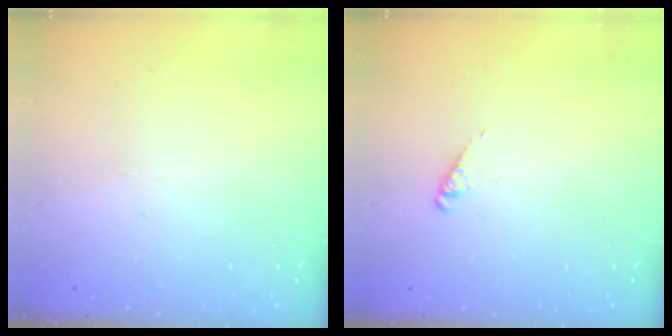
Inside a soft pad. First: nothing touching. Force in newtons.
{"total": 2.1, "press": 2.1, "slide": 0.4}